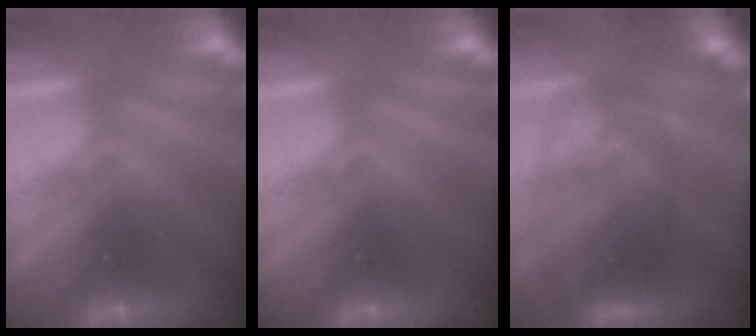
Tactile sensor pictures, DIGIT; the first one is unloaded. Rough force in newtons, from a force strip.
{"total": 0.0}
{"total": 2.8}